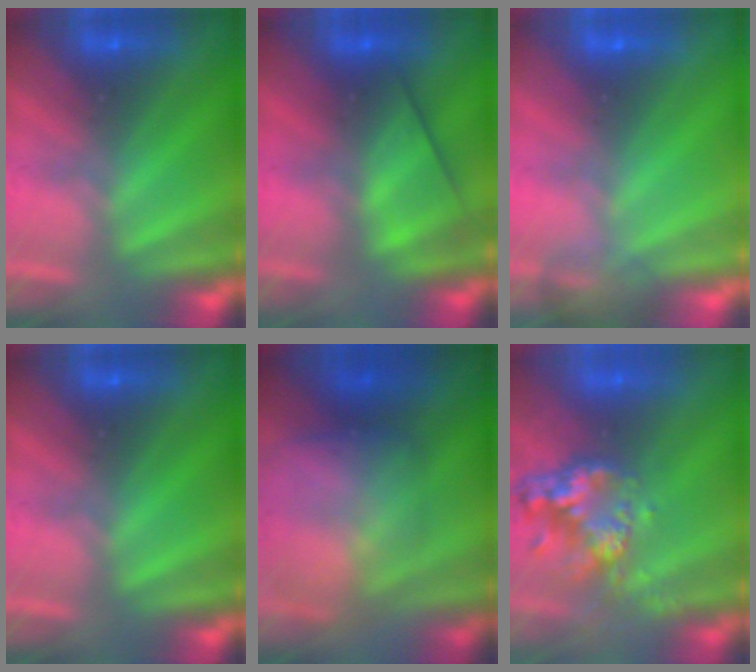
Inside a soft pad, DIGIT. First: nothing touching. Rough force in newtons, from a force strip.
{"total": 2.6}
{"total": 4.5}
{"total": 0.0}
{"total": 9.5}
{"total": 10.8}